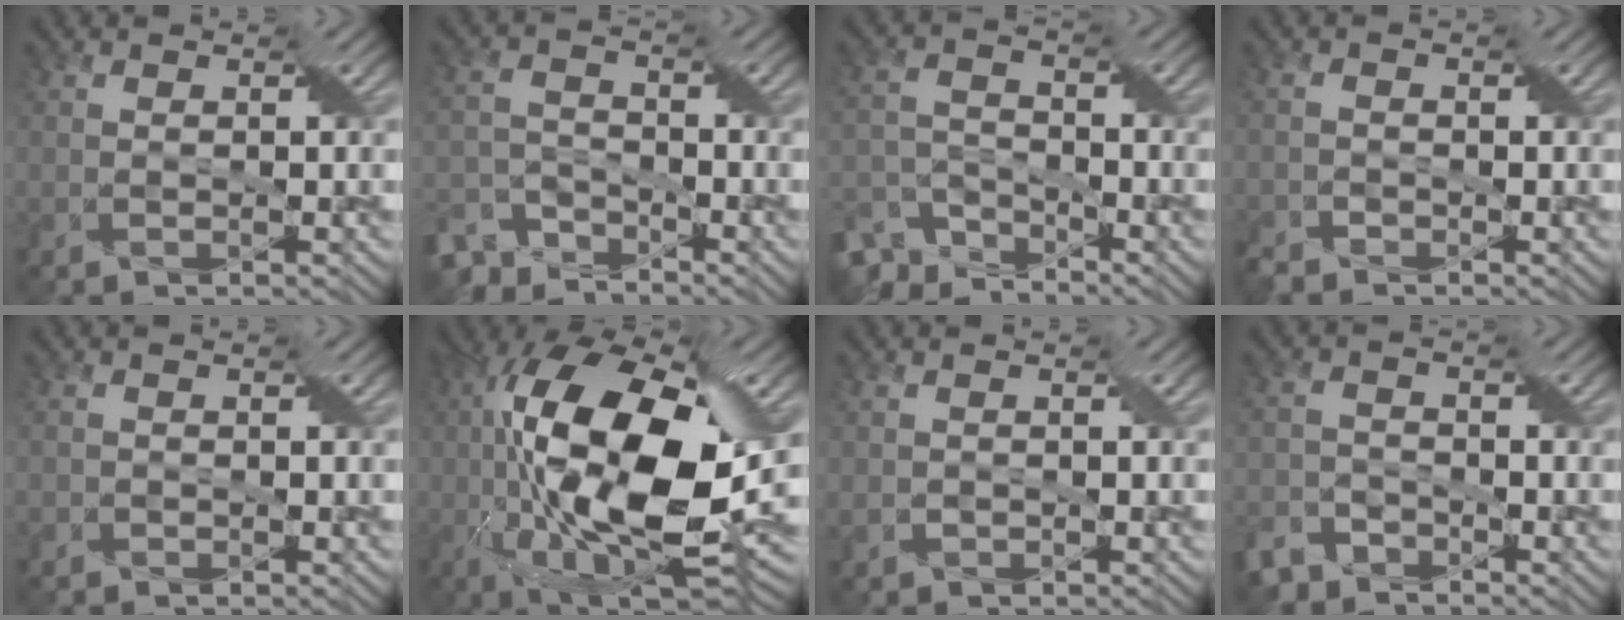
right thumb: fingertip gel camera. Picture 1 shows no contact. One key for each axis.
{"total": 6.6, "fx": -5.3, "fy": 3.0, "fz": 2.5, "tx": -0.053, "ty": -0.012, "tz": -0.116}
{"total": 7.6, "fx": -6.2, "fy": 3.3, "fz": 2.9, "tx": -0.067, "ty": -0.013, "tz": -0.131}
{"total": 2.0, "fx": -1.8, "fy": 0.7, "fz": 0.3, "tx": -0.014, "ty": -0.002, "tz": -0.044}
{"total": 0.7, "fx": -0.2, "fy": 0.6, "fz": 0.0, "tx": -0.002, "ty": -0.002, "tz": -0.007}
{"total": 21.3, "fx": -0.3, "fy": 9.4, "fz": 19.2, "tx": -0.359, "ty": 0.008, "tz": -0.021}
{"total": 1.0, "fx": -0.1, "fy": 1.0, "fz": 0.1, "tx": -0.012, "ty": -0.003, "tz": -0.001}
{"total": 3.8, "fx": -3.3, "fy": 1.7, "fz": 0.9, "tx": -0.021, "ty": -0.002, "tz": -0.074}